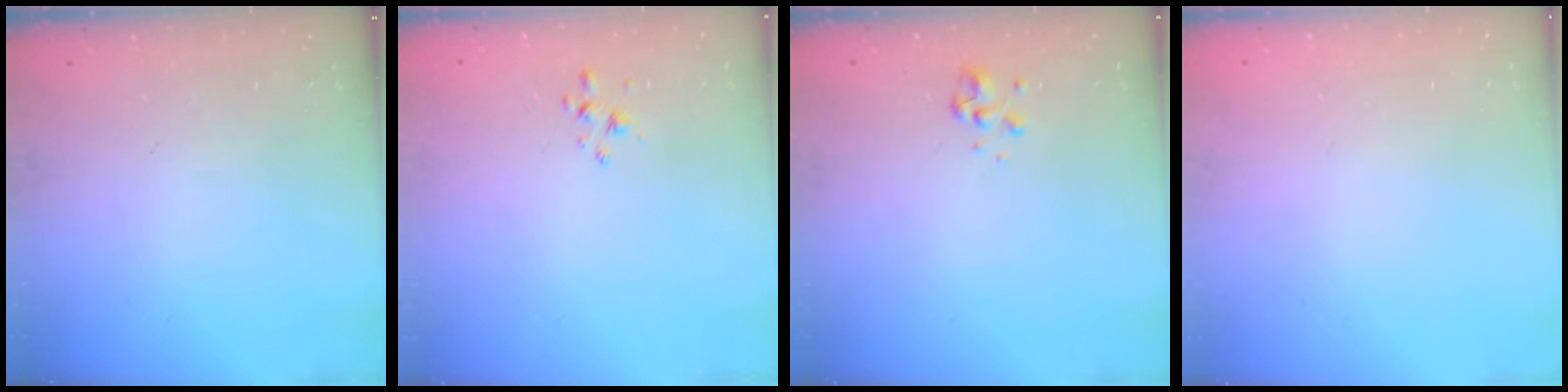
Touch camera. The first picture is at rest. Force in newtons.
{"total": 2.1, "press": 1.9, "slide": 0.8}
{"total": 2.9, "press": 2.8, "slide": 0.9}
{"total": 1.7, "press": 1.7, "slide": 0.2}